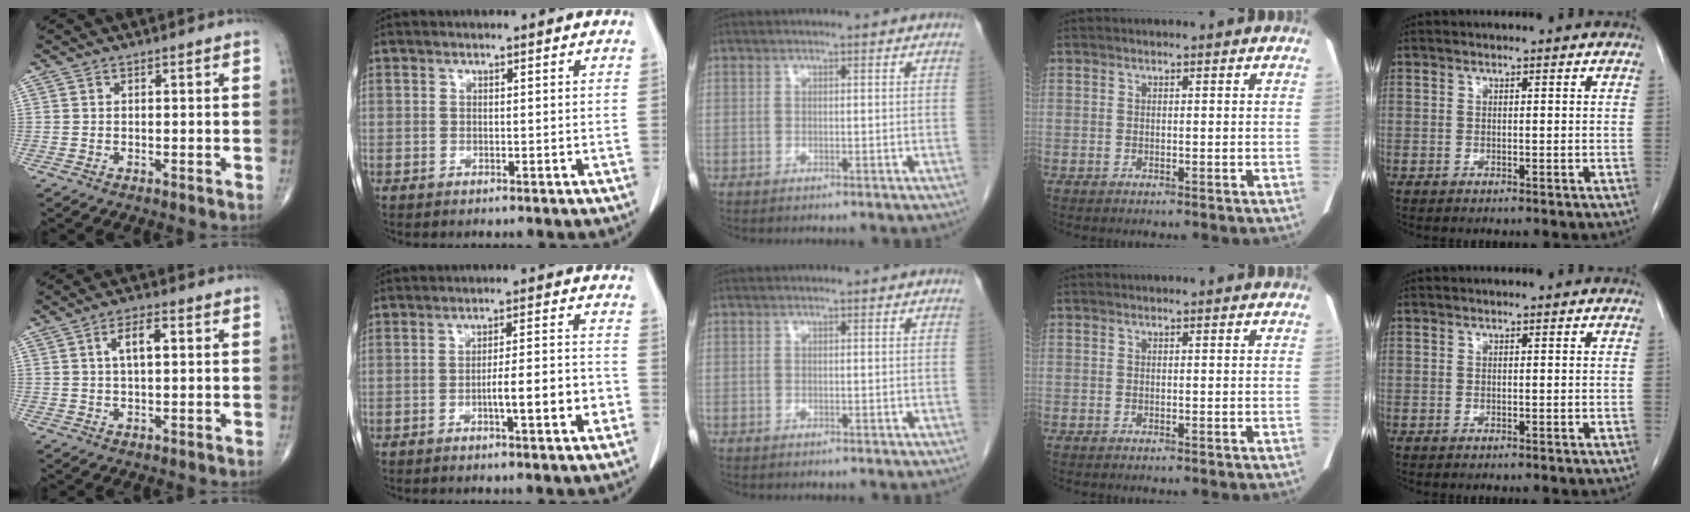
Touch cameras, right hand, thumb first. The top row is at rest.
{"thumb": {"total": 7.6, "force": [1.7, 3.3, 6.7], "torque": [-0.108, 0.010, 0.025]}, "index": {"total": 7.5, "force": [-2.5, 0.8, 7.0], "torque": [-0.103, 0.013, -0.033]}}